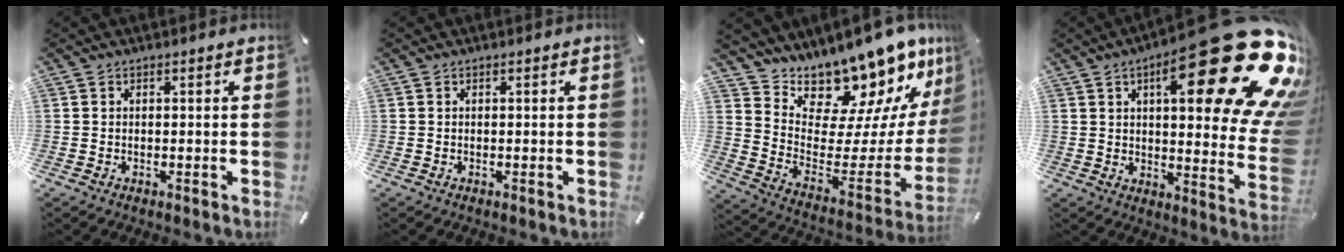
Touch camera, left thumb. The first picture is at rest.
{"total": 0.0}
{"total": 15.0, "force": [14.5, 4.0, 0.5], "torque": [-0.010, -0.160, 0.243]}
{"total": 35.3, "force": [16.0, 11.9, 29.1], "torque": [-0.370, -0.118, 0.278]}